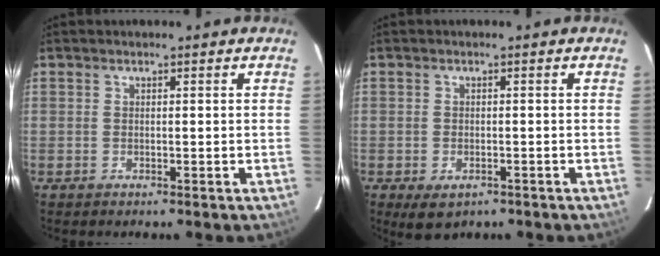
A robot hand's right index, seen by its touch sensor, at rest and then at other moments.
{"total": 3.8, "force": [-2.3, 2.3, 2.1], "torque": [-0.036, -0.006, -0.025]}